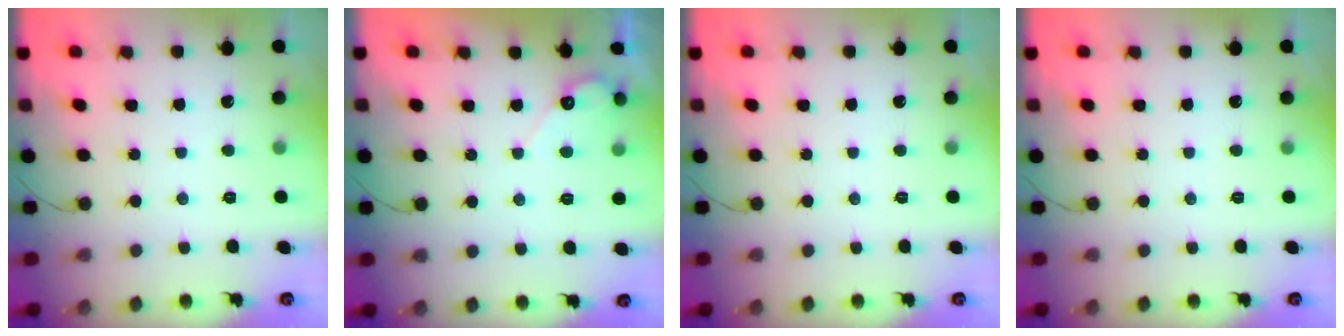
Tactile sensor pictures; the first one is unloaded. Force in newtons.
{"total": 4.5, "press": 4.5, "slide": 0.2}
{"total": 0.0}
{"total": 0.0}